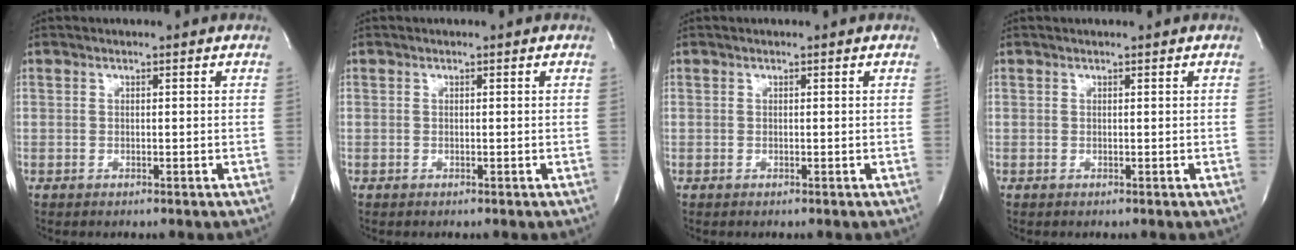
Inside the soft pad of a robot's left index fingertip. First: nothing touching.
{"total": 0.0}
{"total": 0.0}
{"total": 0.6, "force": [0.5, 0.0, 0.2], "torque": [-0.006, 0.006, 0.009]}